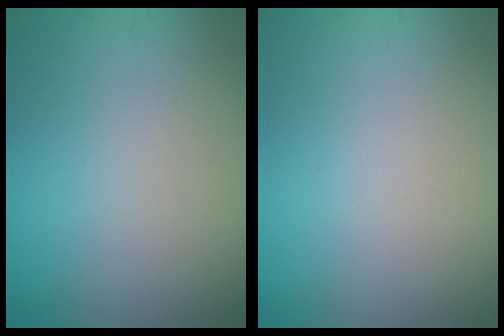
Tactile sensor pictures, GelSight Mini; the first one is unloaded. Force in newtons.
{"total": 0.0}